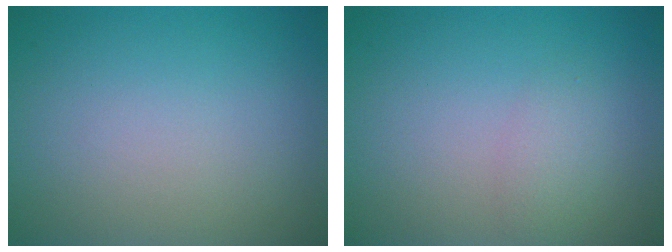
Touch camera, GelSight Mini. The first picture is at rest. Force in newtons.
{"total": 1.6, "press": 1.6, "slide": 0.1}